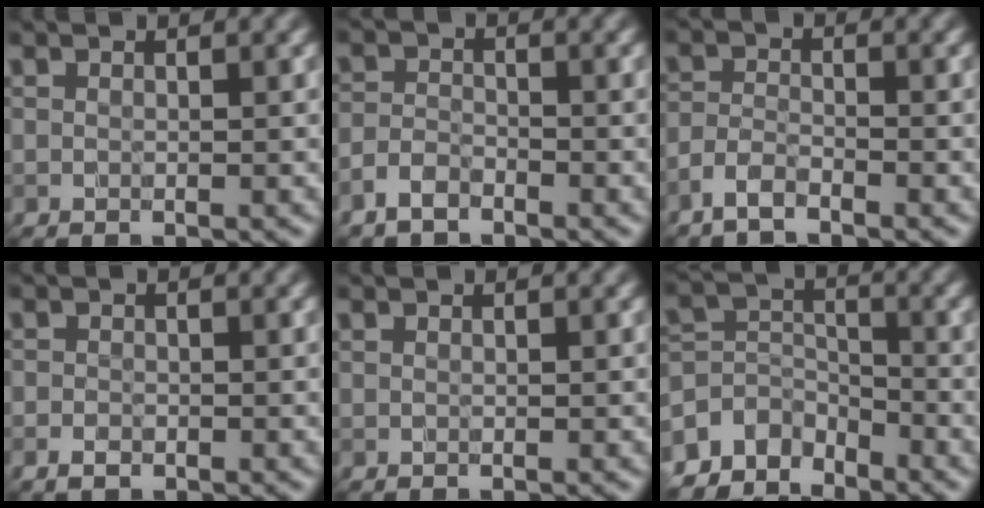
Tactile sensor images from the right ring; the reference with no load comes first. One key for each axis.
{"total": 2.1, "fx": -1.7, "fy": 0.9, "fz": 0.7, "tx": -0.011, "ty": 0.003, "tz": -0.043}
{"total": 1.9, "fx": -1.7, "fy": 0.4, "fz": 0.8, "tx": -0.016, "ty": 0.005, "tz": -0.040}
{"total": 1.1, "fx": -0.6, "fy": 0.7, "fz": 0.6, "tx": -0.007, "ty": -0.001, "tz": -0.014}
{"total": 0.0}
{"total": 4.3, "fx": -3.6, "fy": 2.2, "fz": 0.7, "tx": -0.005, "ty": 0.000, "tz": -0.076}